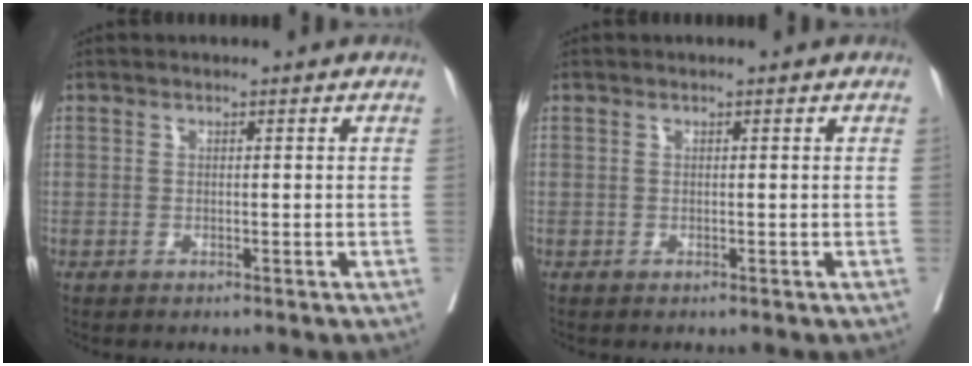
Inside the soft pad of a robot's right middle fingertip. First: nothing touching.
{"total": 0.0}